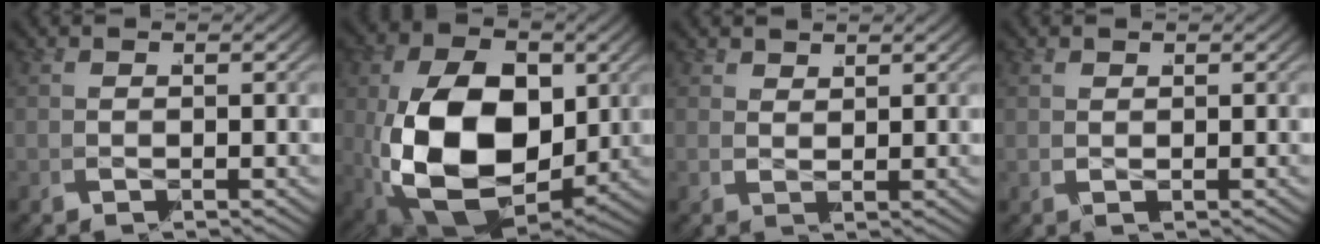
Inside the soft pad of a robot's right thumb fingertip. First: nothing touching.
{"total": 15.5, "force": [-2.0, 10.6, 11.1], "torque": [-0.259, -0.062, -0.003]}
{"total": 1.8, "force": [1.7, -0.3, -0.6], "torque": [0.024, 0.005, 0.031]}
{"total": 0.9, "force": [0.6, -0.3, -0.6], "torque": [0.018, 0.003, 0.014]}